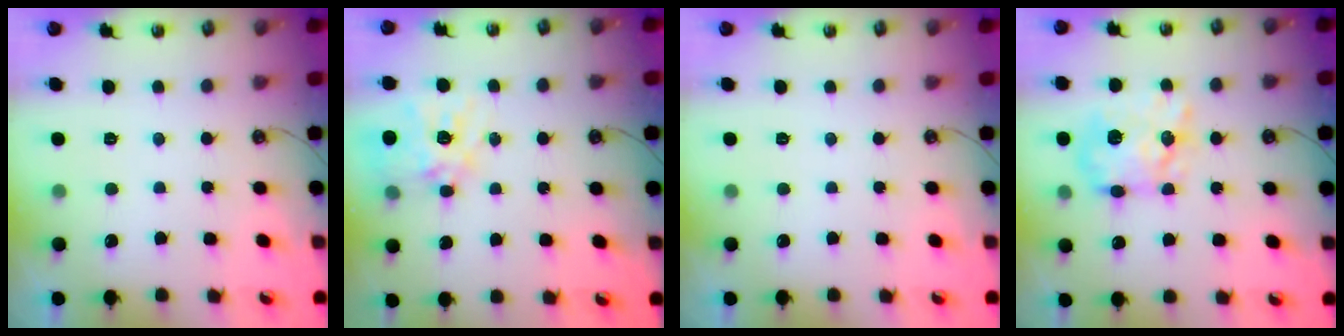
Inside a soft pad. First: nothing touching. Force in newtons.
{"total": 14.8, "press": 14.8, "slide": 1.4}
{"total": 0.0}
{"total": 15.5, "press": 15.5, "slide": 0.1}